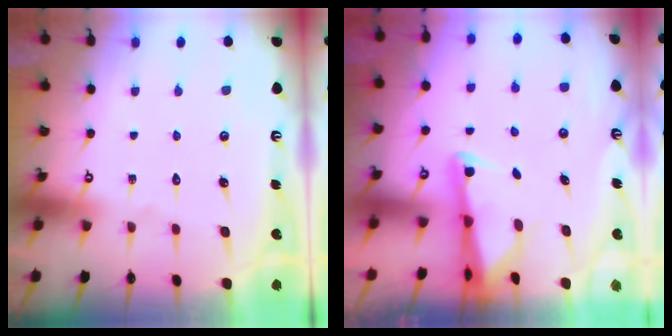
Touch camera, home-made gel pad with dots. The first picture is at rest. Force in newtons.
{"total": 2.6, "press": 2.6, "slide": 0.5}